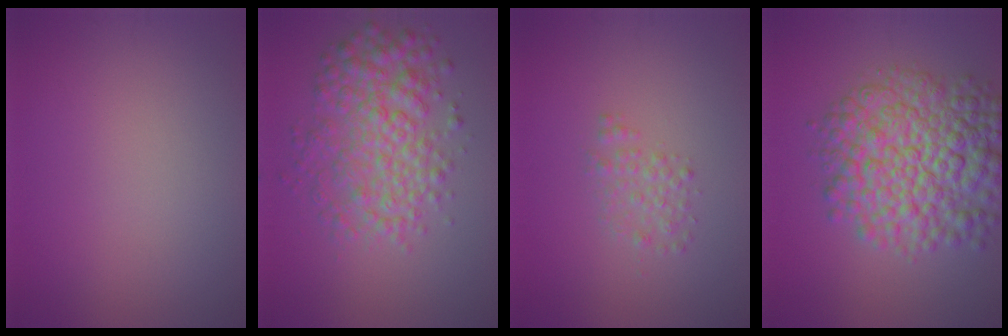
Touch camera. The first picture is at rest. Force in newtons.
{"total": 5.9, "press": 5.9, "slide": 0.0}
{"total": 1.6, "press": 1.6, "slide": 0.0}
{"total": 9.8, "press": 9.8, "slide": 0.2}